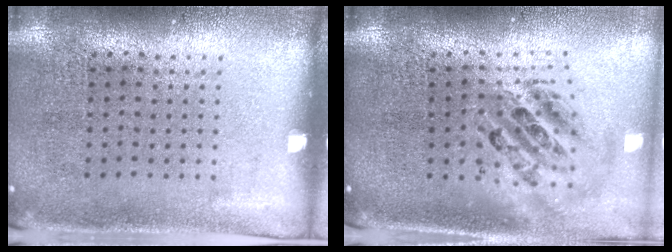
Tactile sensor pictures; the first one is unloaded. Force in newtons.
{"total": 2.3, "press": 1.7, "slide": 1.5}